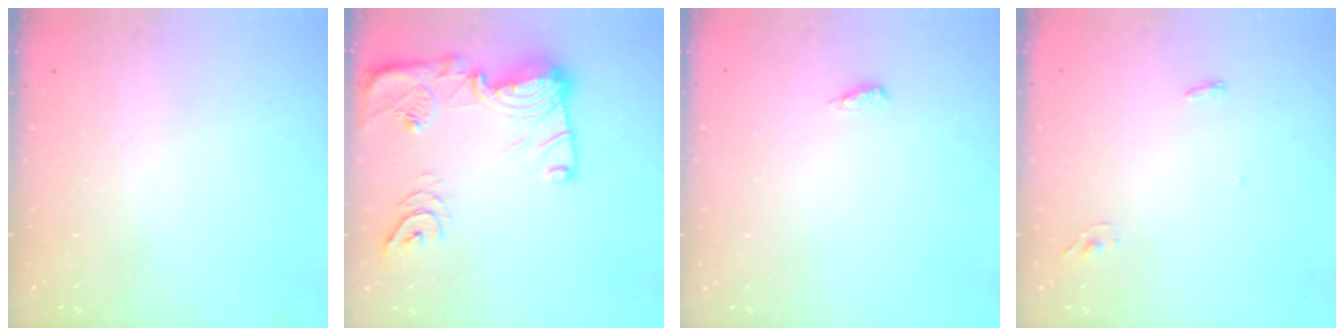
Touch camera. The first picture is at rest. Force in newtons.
{"total": 21.3, "press": 21.2, "slide": 1.9}
{"total": 3.8, "press": 3.6, "slide": 1.2}
{"total": 3.3, "press": 2.9, "slide": 1.7}